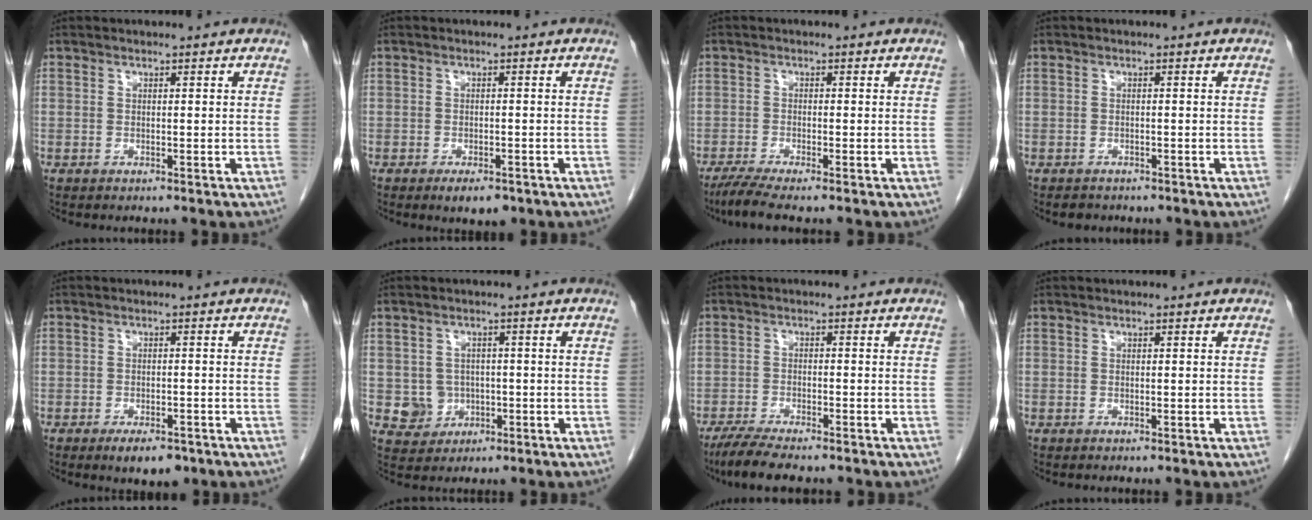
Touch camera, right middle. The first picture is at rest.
{"total": 3.5, "force": [-2.3, 1.4, 2.3], "torque": [-0.035, -0.004, -0.026]}
{"total": 4.4, "force": [-3.4, -0.2, 2.8], "torque": [-0.058, -0.014, -0.065]}
{"total": 1.7, "force": [-1.4, 0.8, 0.3], "torque": [-0.014, -0.002, -0.020]}
{"total": 4.8, "force": [-3.2, 1.9, 3.0], "torque": [-0.046, -0.004, -0.041]}
{"total": 4.3, "force": [-0.6, 4.2, 0.6], "torque": [-0.001, 0.008, -0.001]}
{"total": 7.3, "force": [-6.0, 1.0, 4.1], "torque": [-0.072, -0.019, -0.100]}
{"total": 0.0}